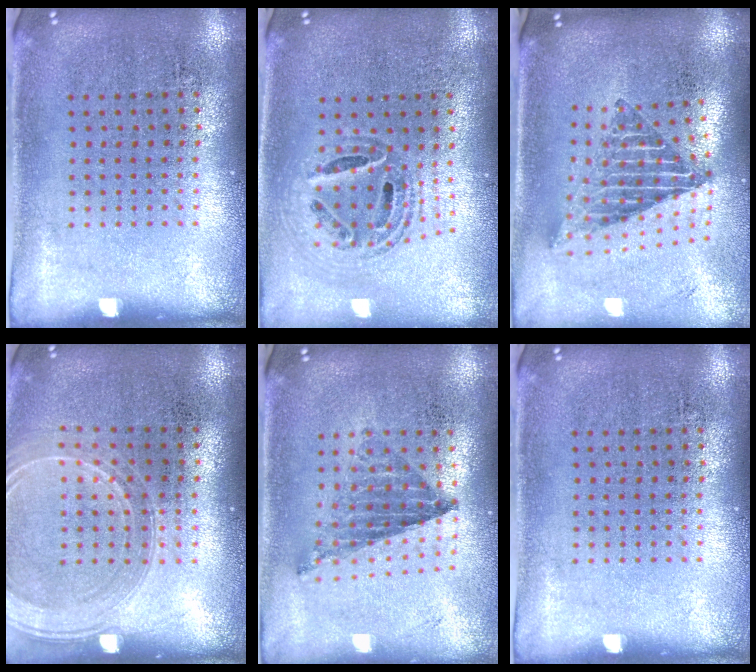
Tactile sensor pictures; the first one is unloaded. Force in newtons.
{"total": 0.9, "press": 0.9, "slide": 0.2}
{"total": 2.3, "press": 1.6, "slide": 1.6}
{"total": 1.6, "press": 1.6, "slide": 0.3}
{"total": 0.5, "press": 0.5, "slide": 0.1}
{"total": 0.0}